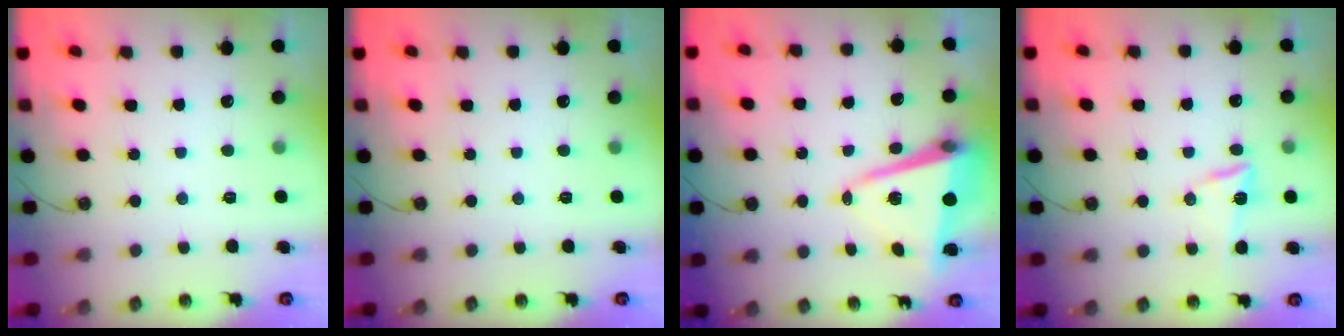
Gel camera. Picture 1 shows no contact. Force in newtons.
{"total": 0.0}
{"total": 9.8, "press": 9.7, "slide": 1.4}
{"total": 7.9, "press": 7.6, "slide": 2.1}